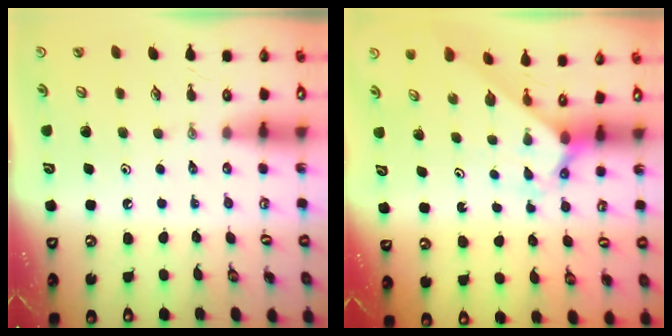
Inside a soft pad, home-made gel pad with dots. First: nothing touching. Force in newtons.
{"total": 2.4, "press": 2.4, "slide": 0.2}